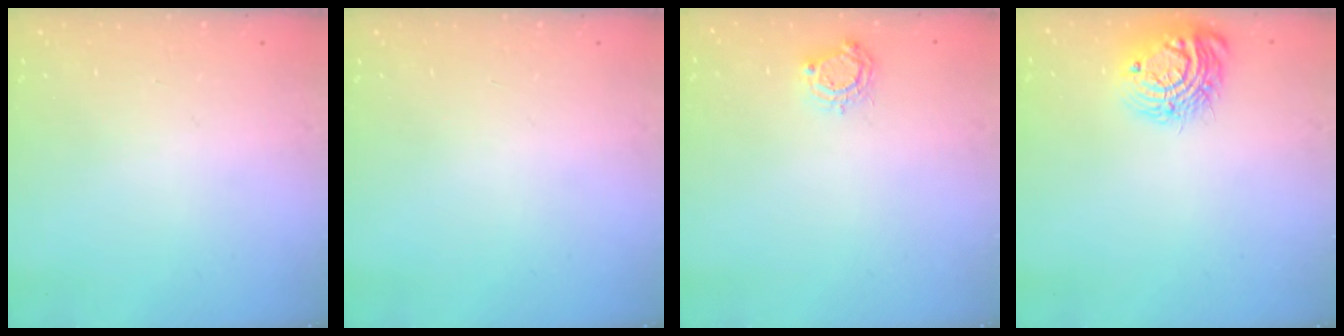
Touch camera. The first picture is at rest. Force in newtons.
{"total": 0.0}
{"total": 5.2, "press": 5.2, "slide": 0.5}
{"total": 13.3, "press": 13.3, "slide": 0.9}